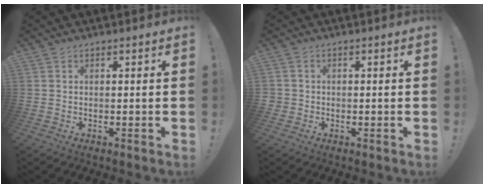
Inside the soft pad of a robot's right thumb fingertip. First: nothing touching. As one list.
[{"total": 1.6, "force": [-0.2, 1.5, 0.3], "torque": [-0.004, 0.003, -0.003]}]